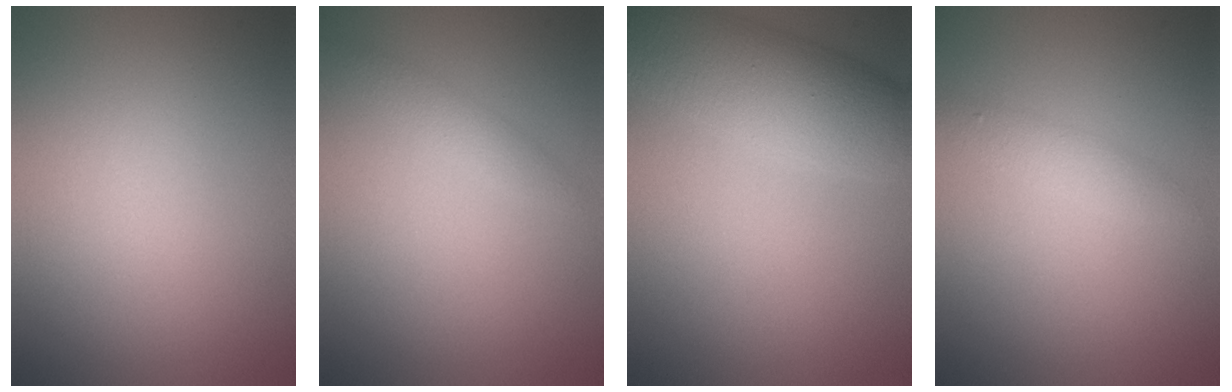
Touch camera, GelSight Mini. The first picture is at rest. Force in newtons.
{"total": 1.3, "press": 1.3, "slide": 0.0}
{"total": 6.9, "press": 6.9, "slide": 0.3}
{"total": 1.6, "press": 1.6, "slide": 0.1}